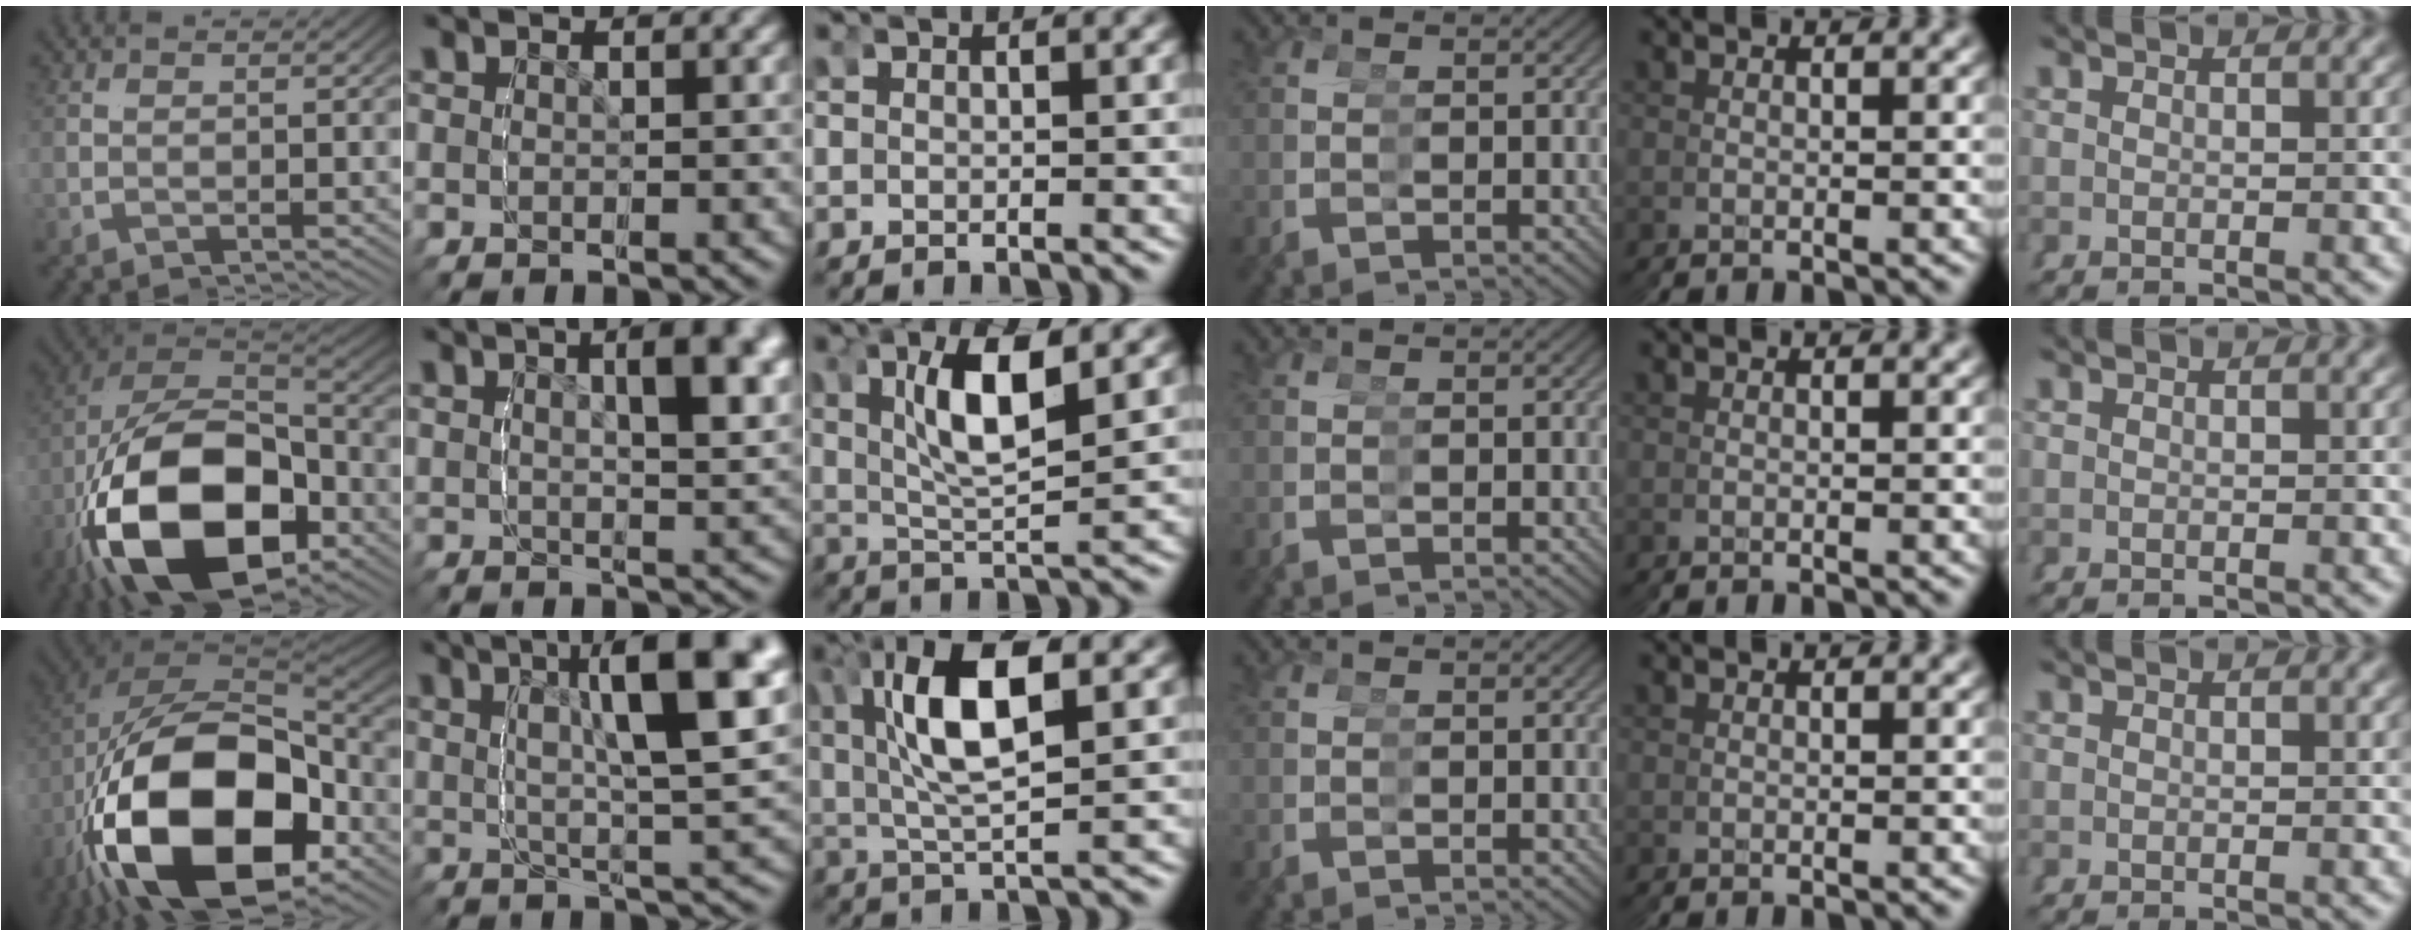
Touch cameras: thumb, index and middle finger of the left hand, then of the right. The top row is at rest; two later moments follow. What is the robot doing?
{"motion": "grasp_and_lifting", "object": "glue stick"}